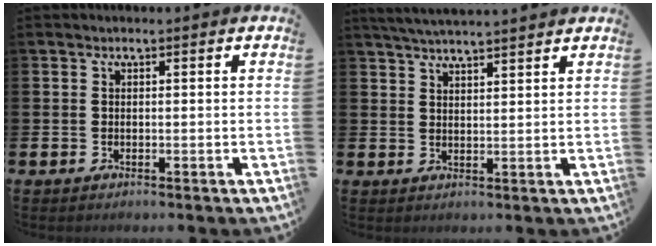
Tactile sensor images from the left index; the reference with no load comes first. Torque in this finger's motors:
{"motor_torque": [-0.08, -0.46, 0.41, 0.12]}